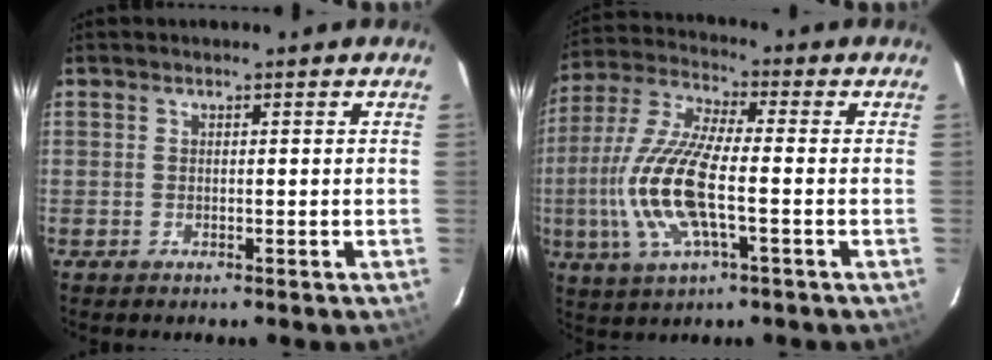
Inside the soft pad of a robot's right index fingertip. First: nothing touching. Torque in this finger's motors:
{"motor_torque": [2.14, 0.00, 0.97, 0.21]}